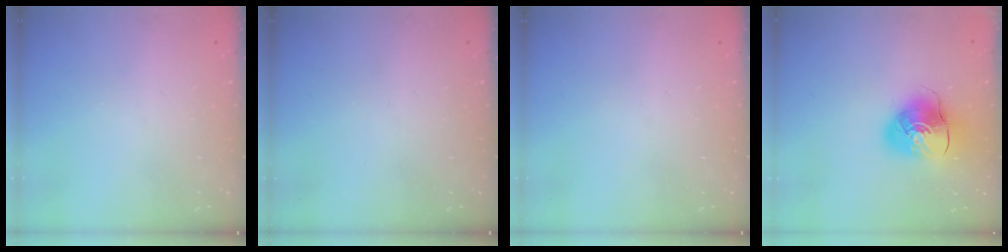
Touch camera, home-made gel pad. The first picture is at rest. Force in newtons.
{"total": 0.0}
{"total": 0.0}
{"total": 10.8, "press": 10.6, "slide": 1.6}